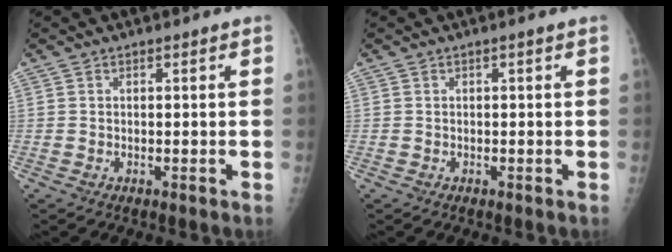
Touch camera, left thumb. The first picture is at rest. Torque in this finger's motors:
{"motor_torque": [0.00, 0.00, 0.06, 0.06, 0.01]}